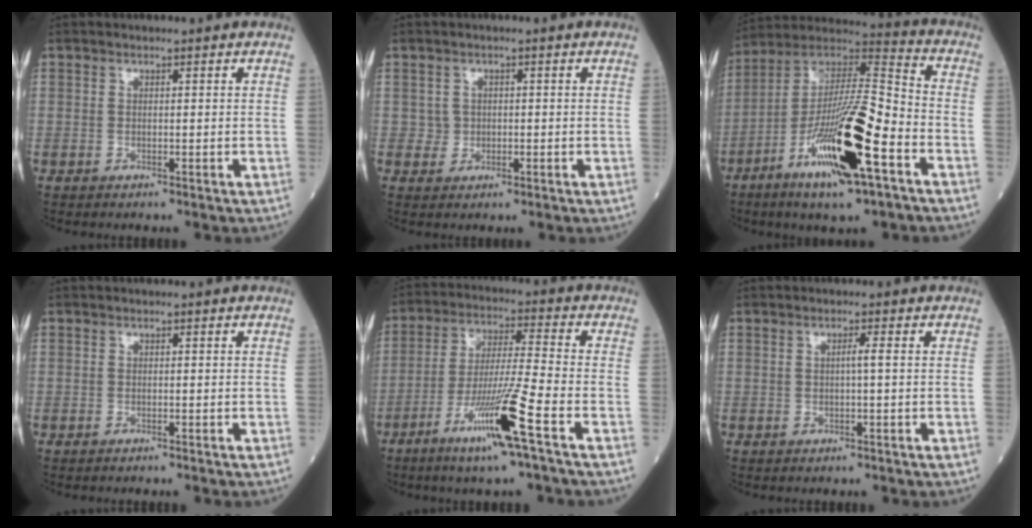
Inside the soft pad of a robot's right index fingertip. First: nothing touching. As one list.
[{"total": 1.6, "force": [0.0, 1.6, 0.1], "torque": [0.005, 0.004, 0.000]}, {"total": 19.8, "force": [-8.5, 2.5, 17.7], "torque": [-0.338, -0.019, -0.152]}, {"total": 0.9, "force": [-0.9, 0.1, 0.3], "torque": [-0.006, -0.001, -0.012]}, {"total": 12.2, "force": [-6.2, -1.2, 10.4], "torque": [-0.196, -0.020, -0.118]}, {"total": 1.1, "force": [0.0, -0.3, 1.1], "torque": [-0.017, 0.002, -0.003]}]